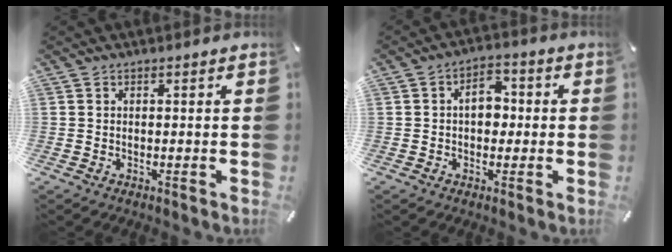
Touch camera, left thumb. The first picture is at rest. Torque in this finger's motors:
{"motor_torque": [0.70, 1.31, 0.47, -0.44, 0.25]}